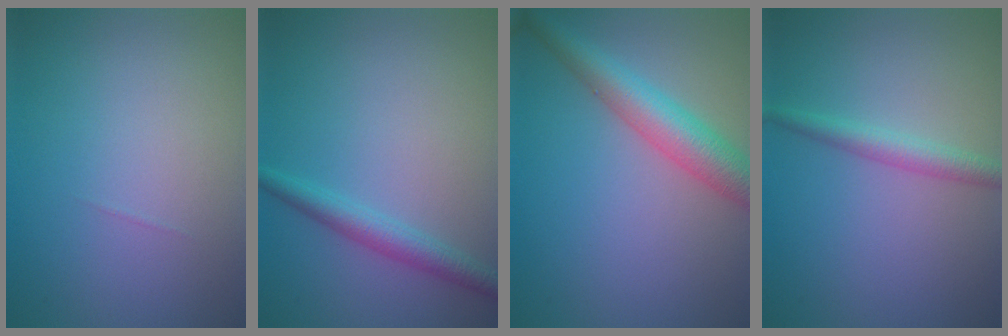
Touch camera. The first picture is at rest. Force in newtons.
{"total": 2.4, "press": 2.4, "slide": 0.1}
{"total": 5.3, "press": 5.3, "slide": 0.1}
{"total": 2.2, "press": 2.2, "slide": 0.1}